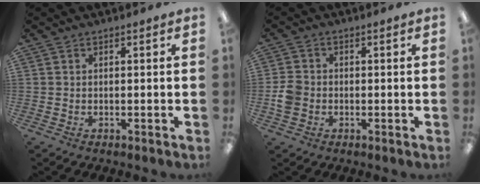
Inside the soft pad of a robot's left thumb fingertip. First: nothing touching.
{"total": 4.6, "force": [-1.0, 3.6, 2.6], "torque": [-0.049, 0.008, -0.015]}